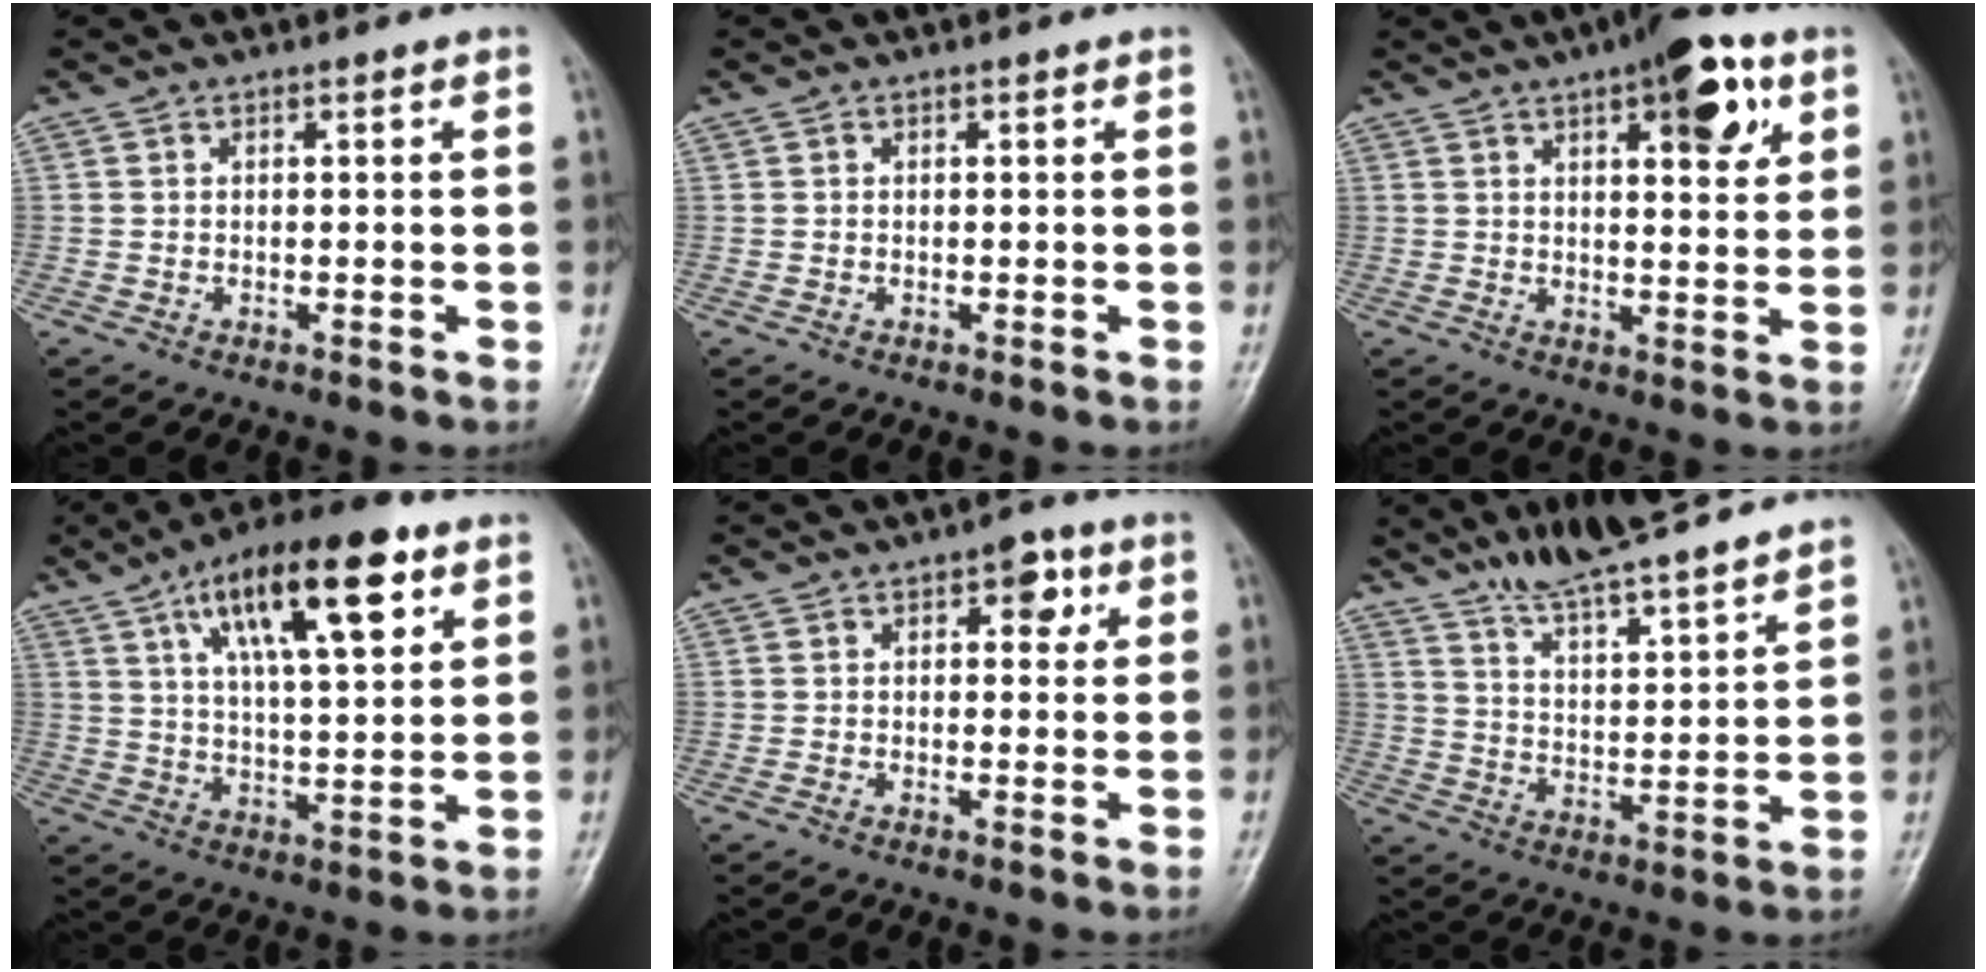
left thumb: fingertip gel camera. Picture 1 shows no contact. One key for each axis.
{"total": 0.0}
{"total": 11.2, "fx": 5.3, "fy": 4.1, "fz": 8.9, "tx": -0.096, "ty": -0.016, "tz": 0.067}
{"total": 17.9, "fx": 8.2, "fy": 6.0, "fz": 14.7, "tx": -0.217, "ty": -0.018, "tz": 0.132}
{"total": 4.1, "fx": 1.4, "fy": 2.5, "fz": 2.9, "tx": -0.013, "ty": 0.002, "tz": 0.011}
{"total": 15.2, "fx": 12.7, "fy": 2.0, "fz": 8.1, "tx": -0.111, "ty": -0.062, "tz": 0.215}